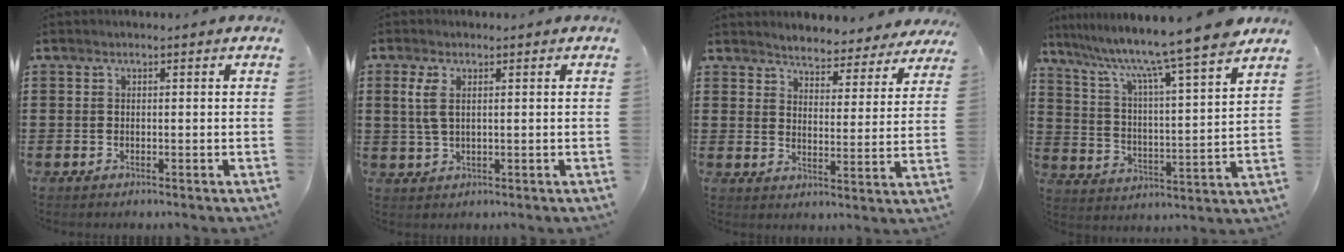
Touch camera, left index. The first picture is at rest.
{"total": 3.2, "force": [0.9, 1.3, 2.8], "torque": [-0.066, 0.004, 0.012]}
{"total": 4.0, "force": [3.9, 0.1, -0.1], "torque": [-0.021, -0.029, 0.067]}
{"total": 10.1, "force": [8.5, -1.1, 5.3], "torque": [-0.128, -0.069, 0.132]}